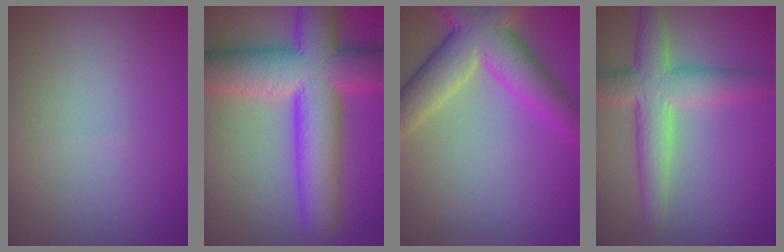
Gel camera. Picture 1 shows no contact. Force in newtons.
{"total": 12.1, "press": 12.1, "slide": 0.3}
{"total": 8.4, "press": 8.4, "slide": 0.4}
{"total": 5.7, "press": 5.7, "slide": 0.3}